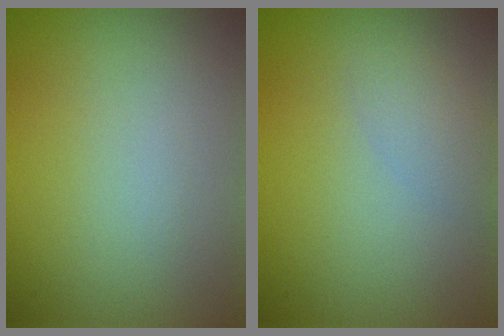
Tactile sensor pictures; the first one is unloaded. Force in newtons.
{"total": 2.0, "press": 2.0, "slide": 0.1}